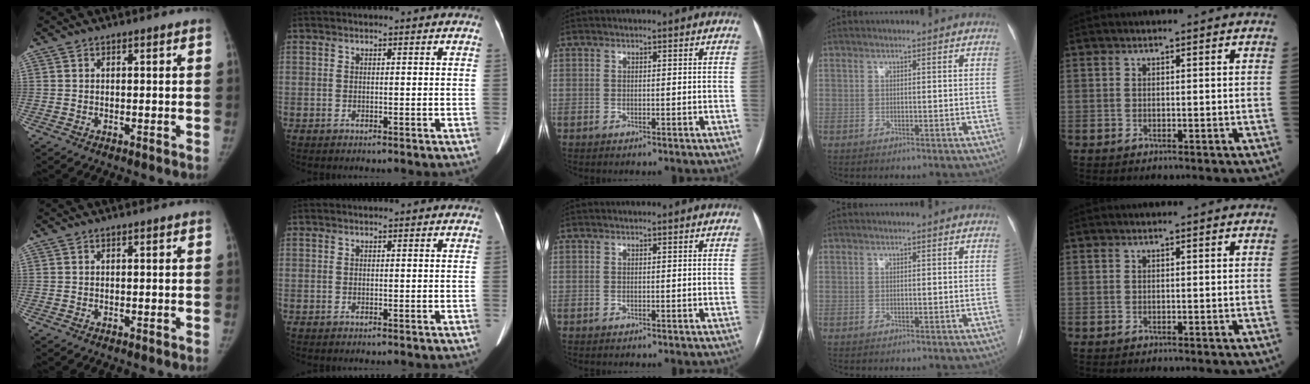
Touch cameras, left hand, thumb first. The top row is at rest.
{}